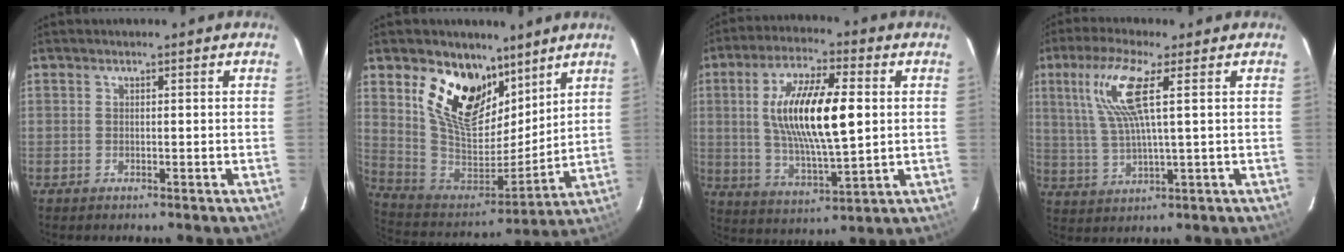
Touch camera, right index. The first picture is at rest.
{"total": 19.6, "force": [11.5, 10.9, 11.6], "torque": [-0.237, 0.000, 0.220]}
{"total": 16.9, "force": [2.4, 5.4, 15.8], "torque": [-0.292, 0.005, 0.047]}
{"total": 10.4, "force": [3.7, 1.3, 9.6], "torque": [-0.199, 0.006, 0.081]}